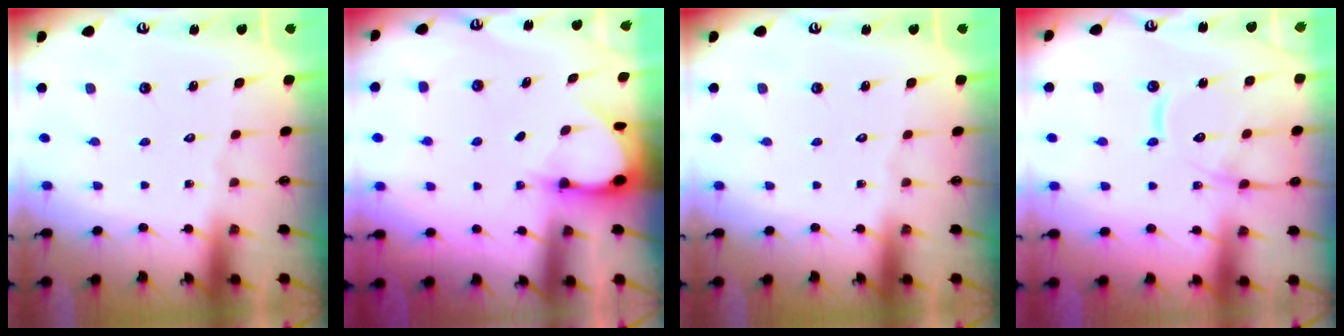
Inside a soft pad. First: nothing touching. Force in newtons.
{"total": 3.3, "press": 3.3, "slide": 0.5}
{"total": 0.0}
{"total": 14.1, "press": 14.0, "slide": 1.3}